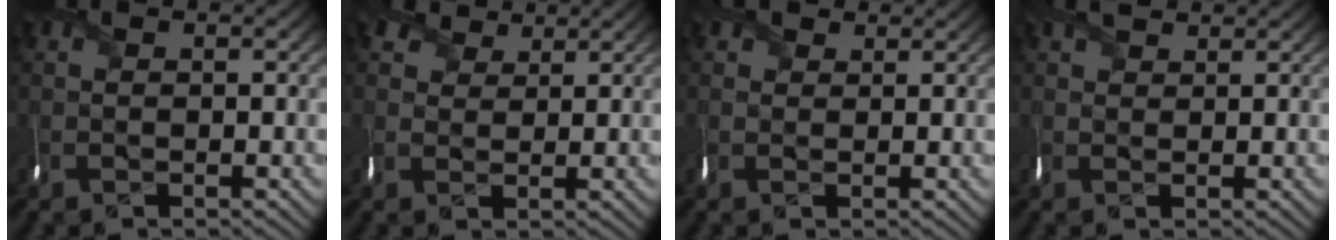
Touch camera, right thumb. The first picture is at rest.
{"total": 2.4, "force": [1.9, 1.0, -0.9], "torque": [0.008, 0.004, 0.032]}
{"total": 1.7, "force": [1.1, 0.8, -1.1], "torque": [0.015, 0.004, 0.012]}
{"total": 1.6, "force": [1.3, 0.3, -0.7], "torque": [0.002, 0.006, 0.021]}